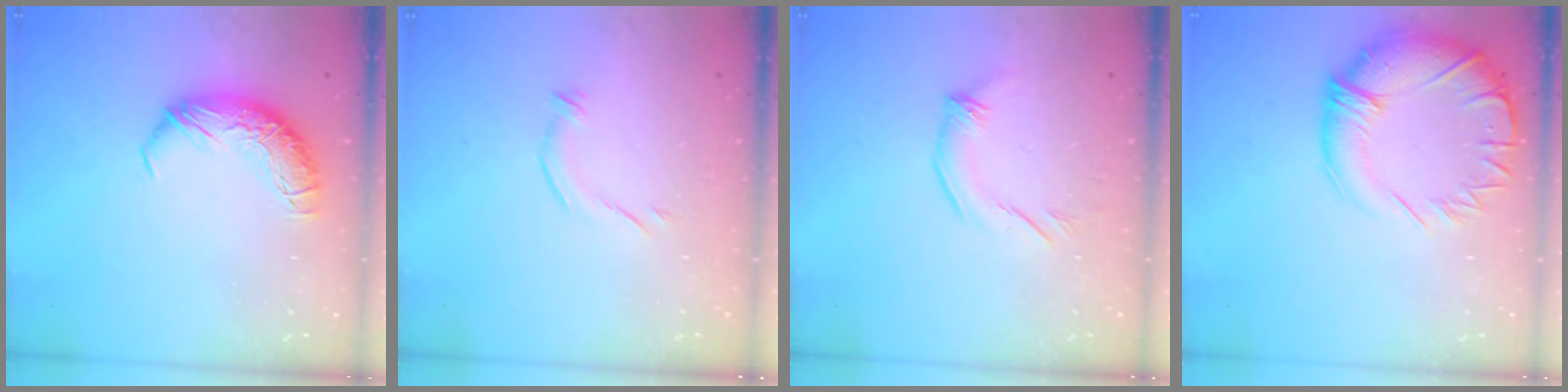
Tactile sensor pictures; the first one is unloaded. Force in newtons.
{"total": 5.5, "press": 5.4, "slide": 0.9}
{"total": 2.3, "press": 2.3, "slide": 0.6}
{"total": 5.7, "press": 4.2, "slide": 3.9}